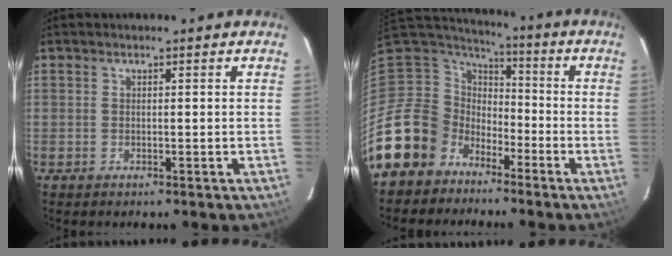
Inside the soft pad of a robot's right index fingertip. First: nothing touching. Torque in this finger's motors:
{"motor_torque": [0.31, -0.49, 0.05, -0.21]}